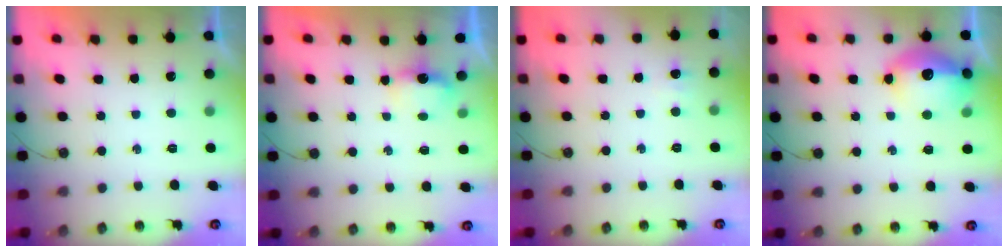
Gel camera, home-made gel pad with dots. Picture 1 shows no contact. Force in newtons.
{"total": 3.4, "press": 3.4, "slide": 0.5}
{"total": 3.6, "press": 3.5, "slide": 0.8}
{"total": 15.0, "press": 14.9, "slide": 1.4}